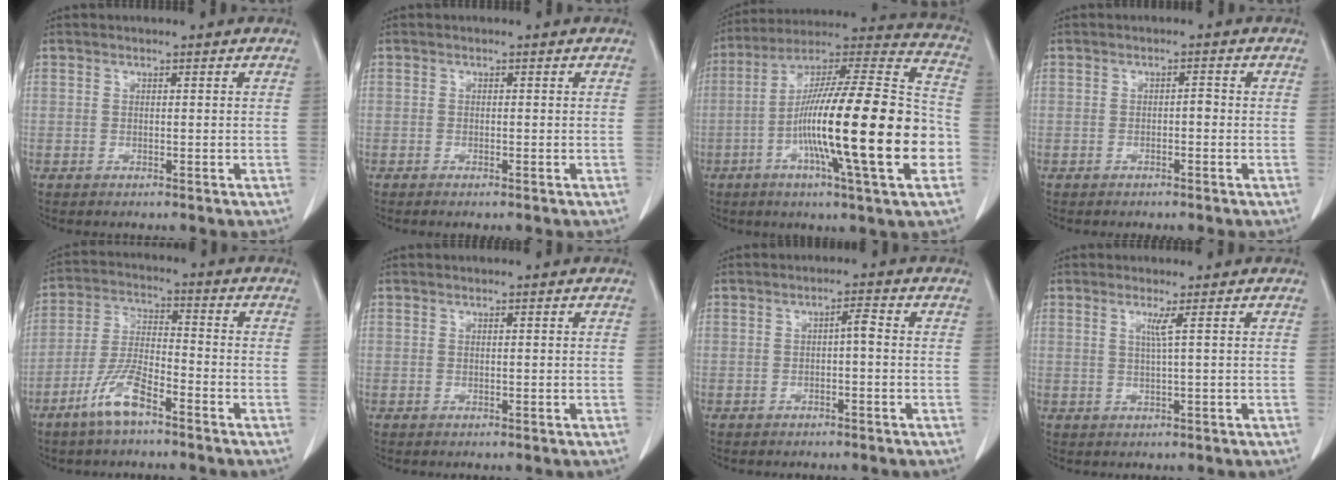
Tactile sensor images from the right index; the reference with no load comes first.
{"total": 0.7, "force": [-0.5, 0.0, 0.4], "torque": [-0.011, -0.001, -0.007]}
{"total": 26.5, "force": [-6.1, 1.8, 25.7], "torque": [-0.389, -0.008, -0.111]}
{"total": 1.0, "force": [-0.3, 0.4, 0.9], "torque": [-0.013, 0.004, -0.005]}
{"total": 8.0, "force": [-5.2, 1.9, 5.7], "torque": [-0.125, -0.004, -0.103]}
{"total": 0.0}
{"total": 1.8, "force": [-0.2, 0.3, 1.8], "torque": [-0.027, 0.005, -0.004]}
{"total": 1.7, "force": [0.6, -0.7, 1.5], "torque": [-0.033, -0.004, 0.013]}